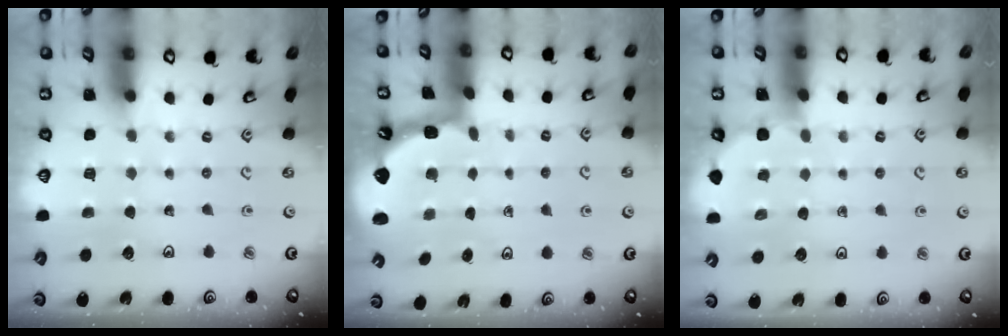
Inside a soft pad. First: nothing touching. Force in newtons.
{"total": 1.4, "press": 1.3, "slide": 0.1}
{"total": 2.9, "press": 2.9, "slide": 0.3}